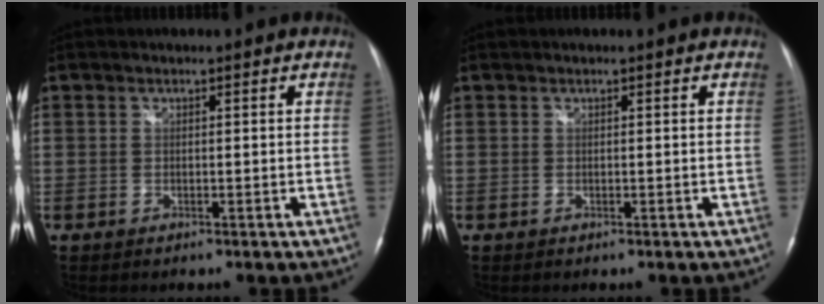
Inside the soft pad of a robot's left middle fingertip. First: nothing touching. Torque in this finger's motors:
{"motor_torque": [0.07, 0.05, -0.10, -0.01]}